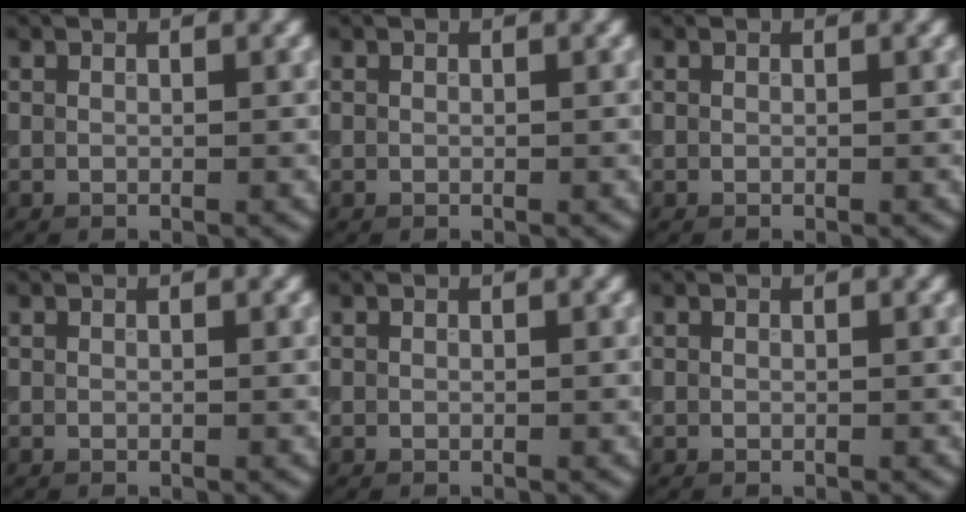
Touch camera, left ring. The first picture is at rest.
{"total": 0.0}
{"total": 0.0}
{"total": 0.0}
{"total": 0.0}
{"total": 0.0}